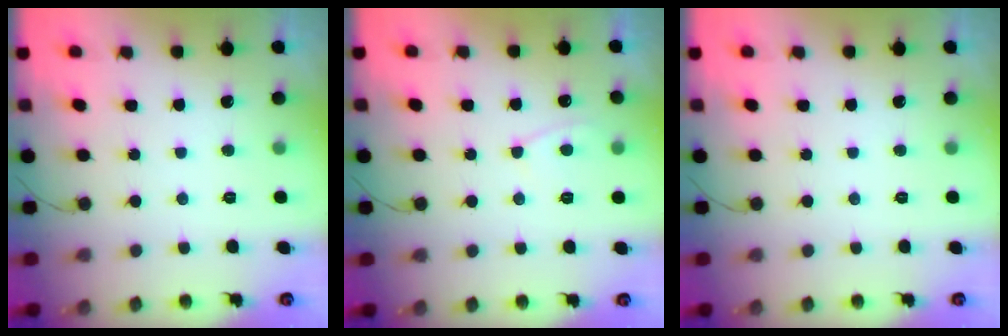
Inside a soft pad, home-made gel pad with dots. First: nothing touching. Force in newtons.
{"total": 4.2, "press": 4.1, "slide": 0.5}
{"total": 0.0}